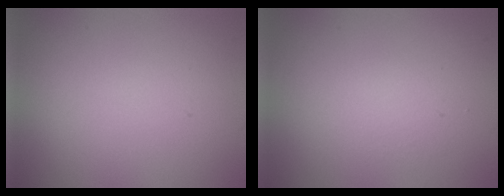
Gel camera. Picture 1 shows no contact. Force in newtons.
{"total": 1.3, "press": 1.3, "slide": 0.0}